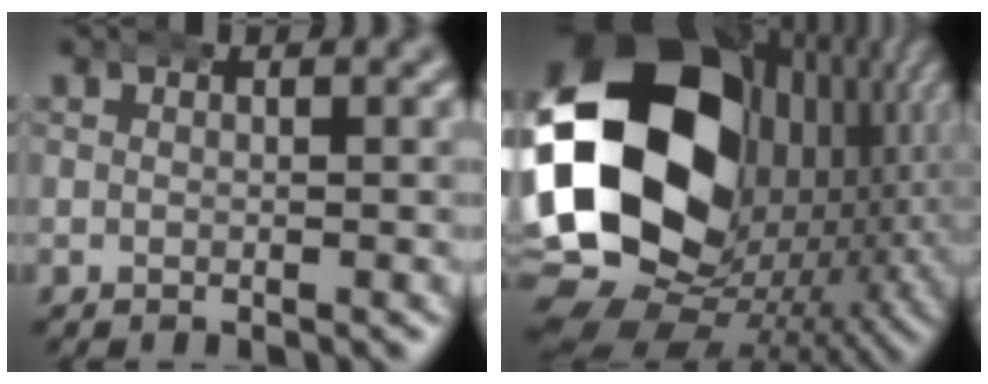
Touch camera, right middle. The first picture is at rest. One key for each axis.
{"total": 33.2, "fx": 0.7, "fy": 23.0, "fz": 23.9, "tx": -0.400, "ty": -0.065, "tz": 0.032}